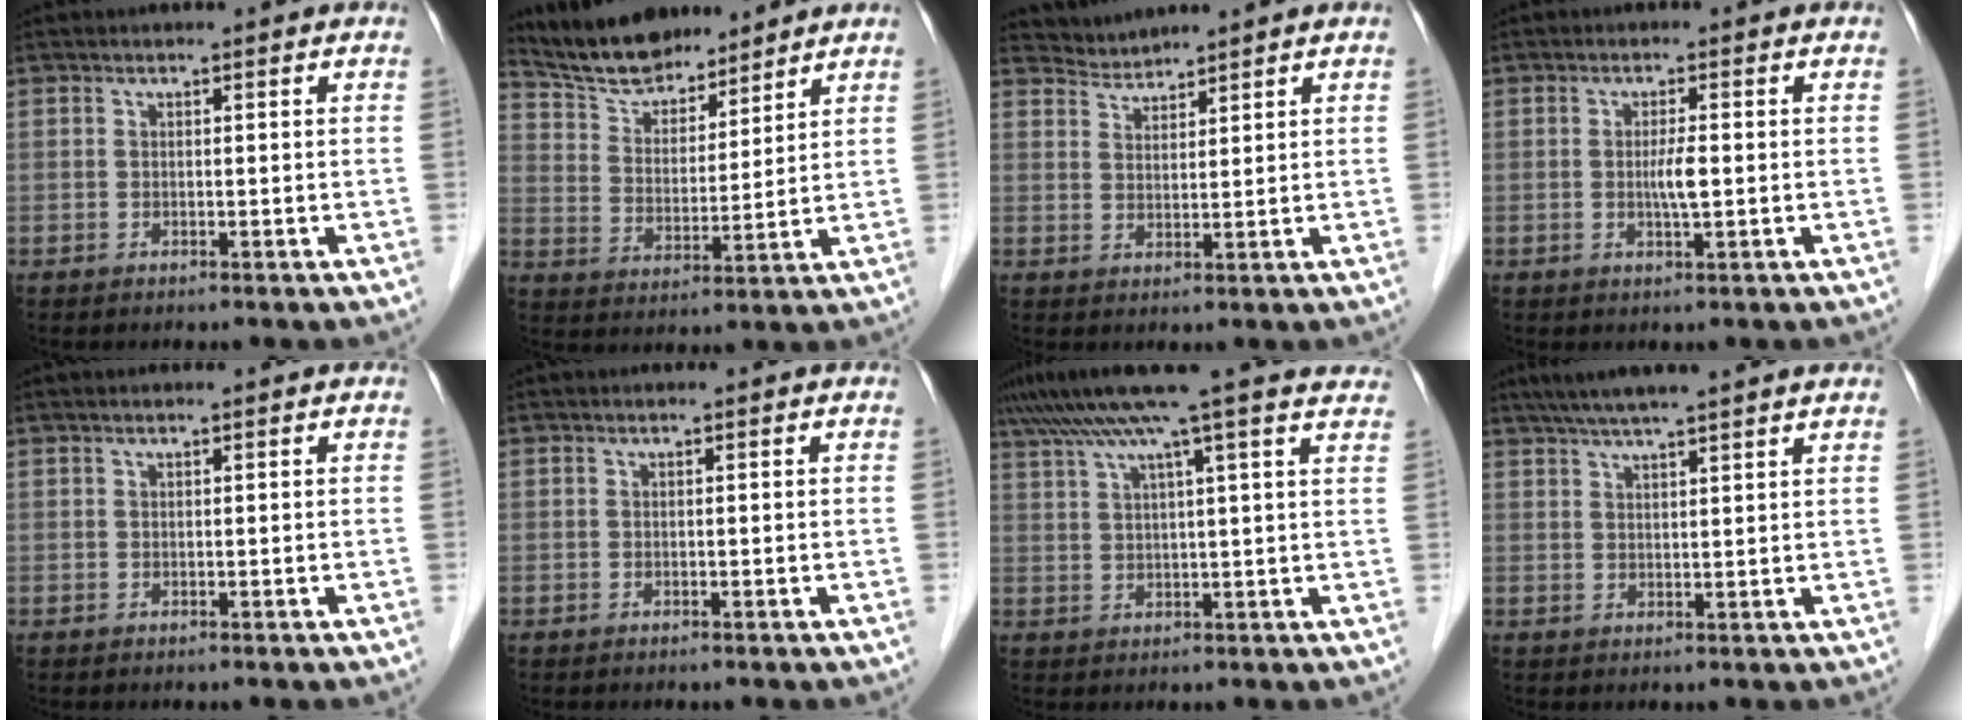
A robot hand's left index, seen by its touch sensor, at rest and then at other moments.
{"total": 10.3, "force": [9.4, 3.1, 2.6], "torque": [-0.053, 0.016, 0.176]}
{"total": 2.8, "force": [2.6, -0.1, -0.9], "torque": [0.009, 0.007, 0.058]}
{"total": 2.6, "force": [-0.3, 0.1, 2.5], "torque": [-0.048, -0.003, -0.009]}
{"total": 0.0}
{"total": 0.0}
{"total": 19.5, "force": [16.2, -0.5, 10.9], "torque": [-0.192, 0.029, 0.215]}
{"total": 9.9, "force": [8.2, -0.2, 5.4], "torque": [-0.087, 0.034, 0.112]}